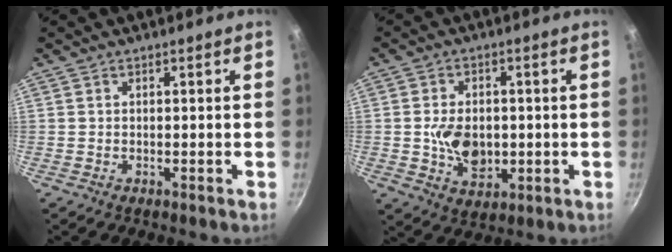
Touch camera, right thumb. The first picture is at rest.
{"total": 8.9, "force": [-0.5, 6.3, 6.3], "torque": [-0.088, -0.005, -0.004]}